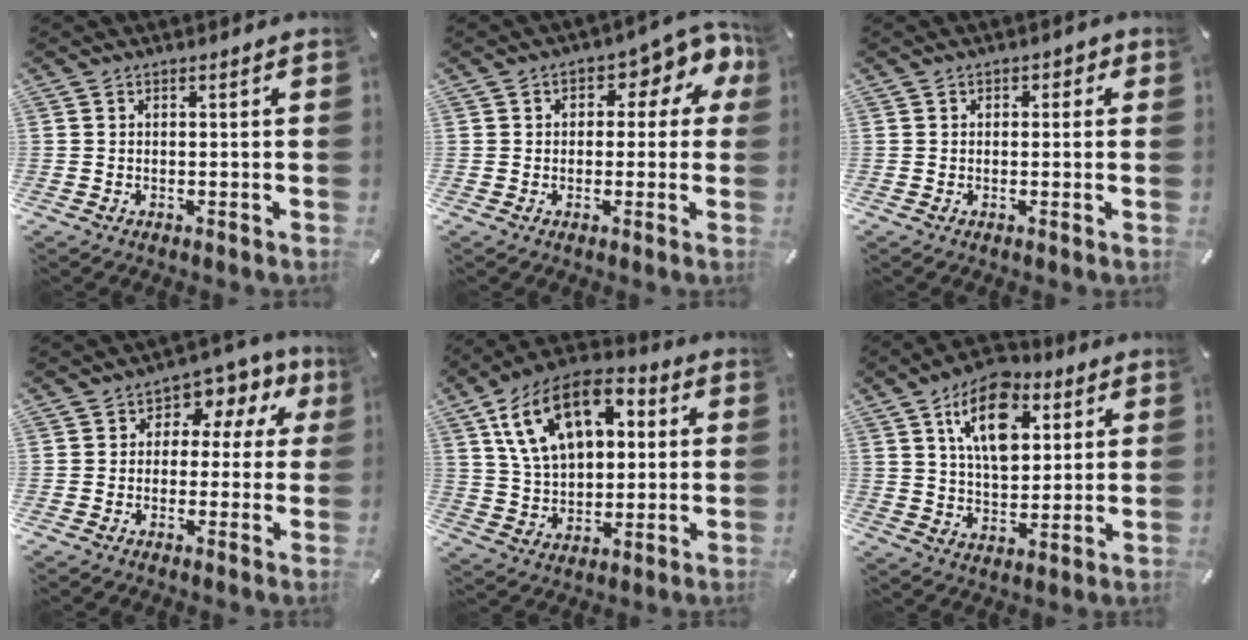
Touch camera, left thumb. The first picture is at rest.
{"total": 7.9, "force": [2.1, 4.9, 5.8], "torque": [-0.066, -0.013, 0.028]}
{"total": 1.3, "force": [0.0, 1.2, 0.6], "torque": [-0.005, 0.005, -0.004]}
{"total": 7.0, "force": [1.3, 5.4, 4.2], "torque": [-0.058, 0.001, 0.017]}
{"total": 17.5, "force": [7.1, 11.5, 11.1], "torque": [-0.219, -0.010, 0.129]}
{"total": 14.6, "force": [6.3, 9.0, 9.7], "torque": [-0.145, -0.010, 0.111]}